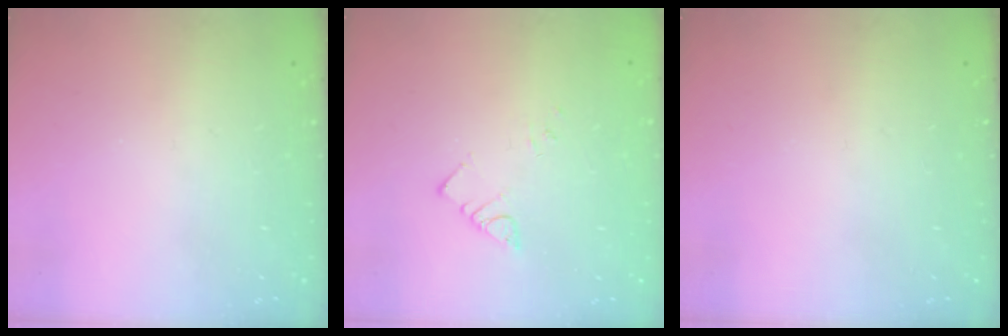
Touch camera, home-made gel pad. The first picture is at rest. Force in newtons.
{"total": 2.5, "press": 2.5, "slide": 0.3}
{"total": 0.0}